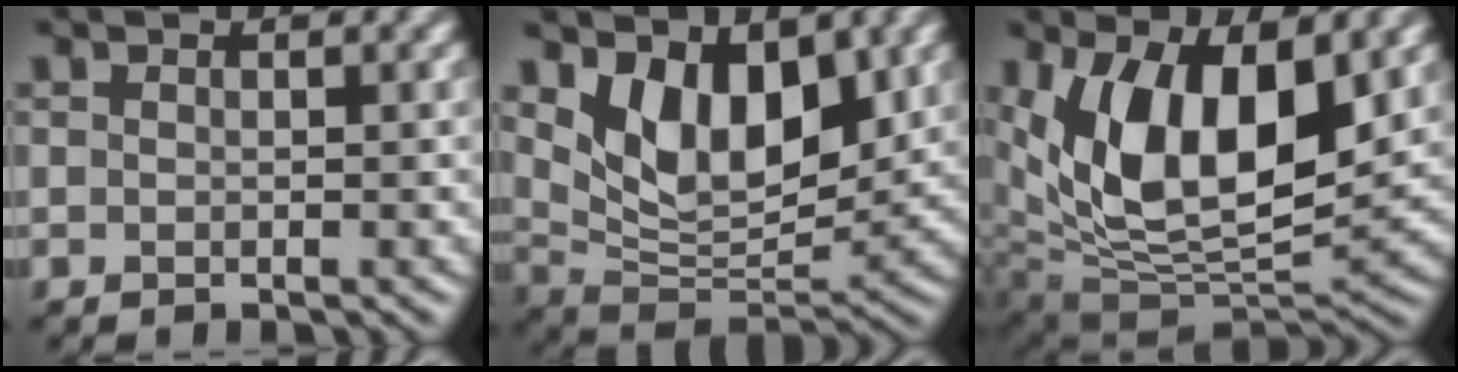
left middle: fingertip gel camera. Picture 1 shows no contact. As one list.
[{"total": 7.9, "force": [3.5, 4.2, 5.6], "torque": [-0.095, -0.022, 0.060]}, {"total": 12.1, "force": [4.1, 6.1, 9.6], "torque": [-0.163, -0.014, 0.071]}]